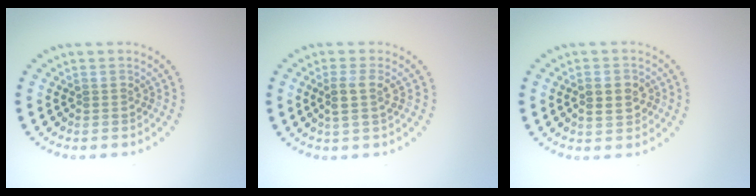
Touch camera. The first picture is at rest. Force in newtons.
{"total": 2.1, "press": 1.6, "slide": 1.3}
{"total": 2.8, "press": 2.8, "slide": 0.1}